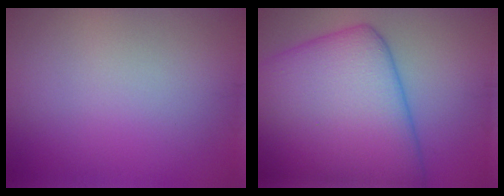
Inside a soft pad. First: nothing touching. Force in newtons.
{"total": 14.2, "press": 14.2, "slide": 0.3}